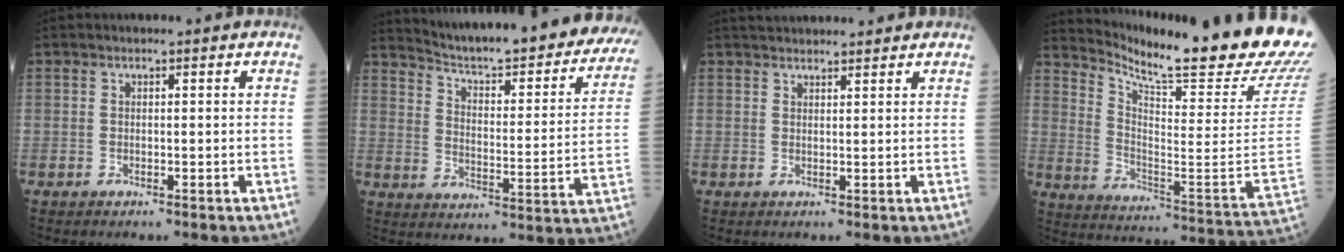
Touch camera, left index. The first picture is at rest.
{"total": 28.8, "force": [25.7, 3.7, 12.4], "torque": [-0.180, -0.087, 0.319]}
{"total": 6.7, "force": [6.2, 1.2, 2.1], "torque": [-0.029, 0.032, 0.086]}
{"total": 25.7, "force": [22.9, -0.7, 11.6], "torque": [-0.205, -0.130, 0.310]}